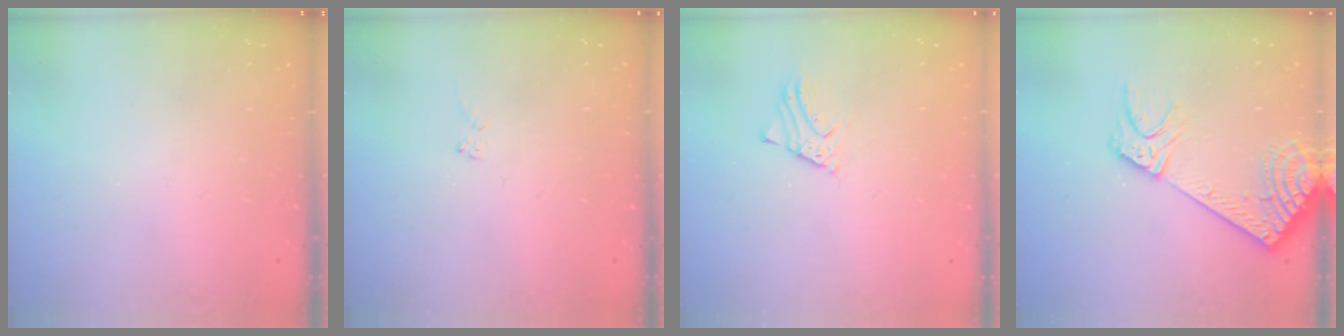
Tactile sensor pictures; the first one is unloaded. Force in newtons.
{"total": 3.3, "press": 3.3, "slide": 0.0}
{"total": 2.5, "press": 2.5, "slide": 0.1}
{"total": 14.2, "press": 13.9, "slide": 3.0}